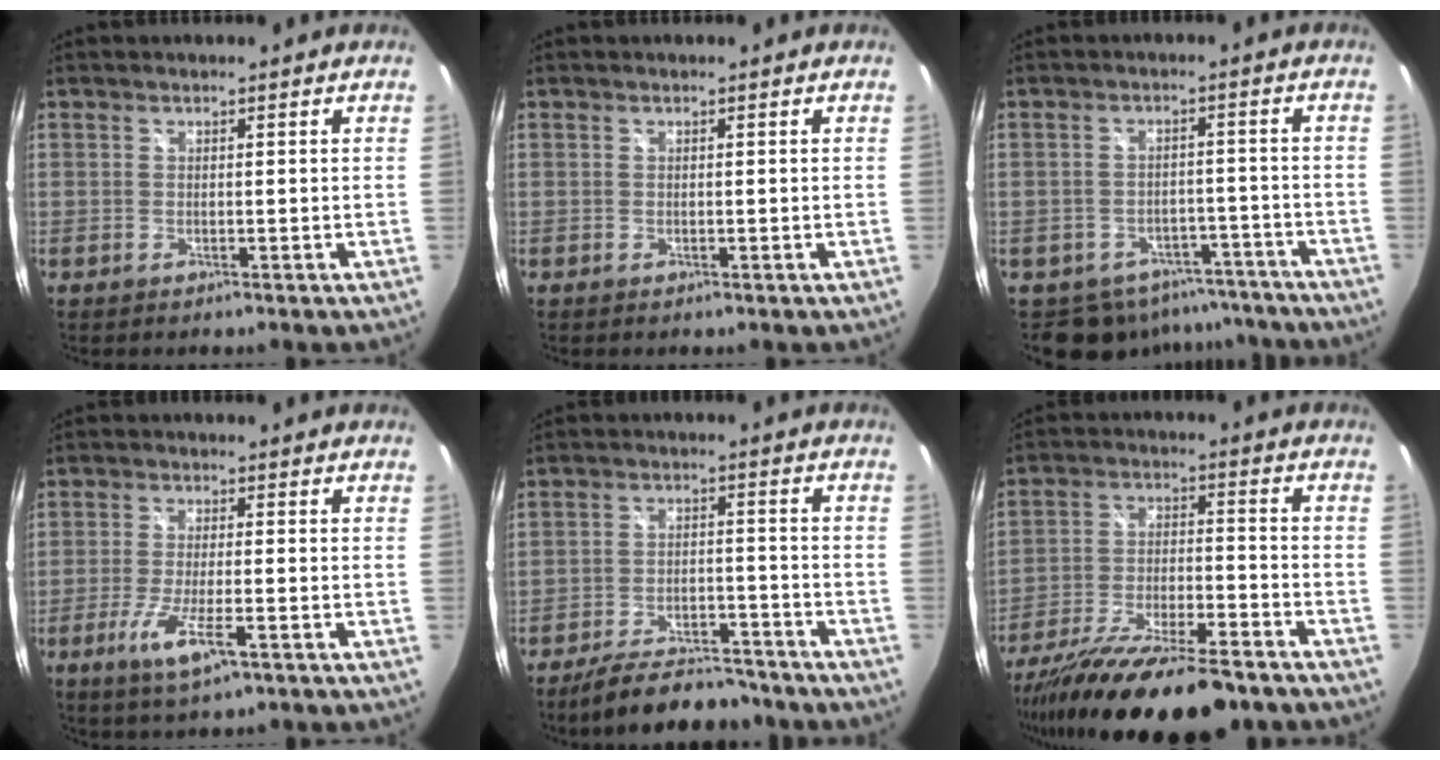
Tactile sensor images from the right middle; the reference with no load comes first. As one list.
[{"total": 0.0}, {"total": 9.5, "force": [-7.4, 5.8, 1.6], "torque": [-0.032, 0.020, -0.082]}, {"total": 7.6, "force": [-3.8, 1.2, 6.5], "torque": [-0.137, -0.017, -0.069]}, {"total": 13.8, "force": [-12.0, 4.0, 5.6], "torque": [-0.121, 0.001, -0.175]}, {"total": 21.9, "force": [-17.2, 4.7, 12.7], "torque": [-0.239, -0.057, -0.277]}]